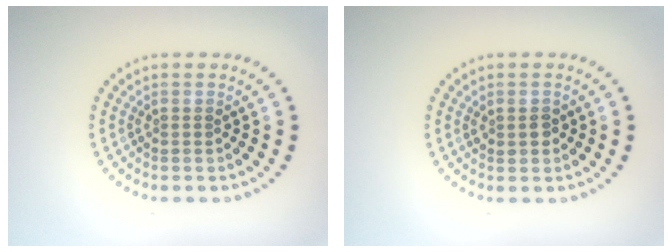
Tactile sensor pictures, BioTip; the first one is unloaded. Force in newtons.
{"total": 1.3, "press": 1.2, "slide": 0.3}